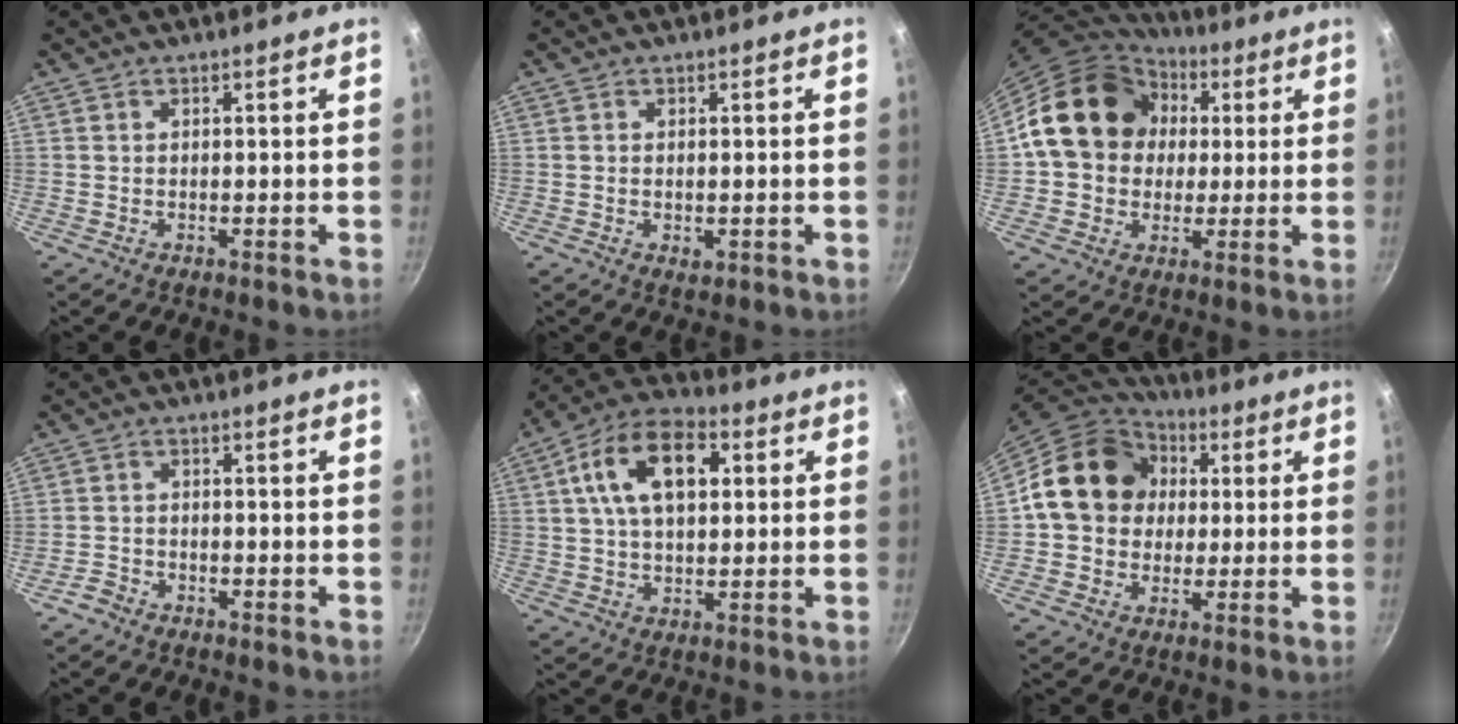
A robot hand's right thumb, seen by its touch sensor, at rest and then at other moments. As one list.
[{"total": 1.7, "force": [-0.2, 1.0, 1.3], "torque": [-0.019, -0.003, -0.002]}, {"total": 18.5, "force": [3.1, 15.4, 9.8], "torque": [-0.139, 0.030, 0.043]}, {"total": 2.2, "force": [-1.9, 1.1, 0.6], "torque": [-0.017, 0.019, -0.038]}, {"total": 15.4, "force": [4.1, 9.2, 11.7], "torque": [-0.178, 0.015, 0.055]}, {"total": 17.1, "force": [2.6, 14.4, 8.9], "torque": [-0.122, 0.028, 0.032]}]